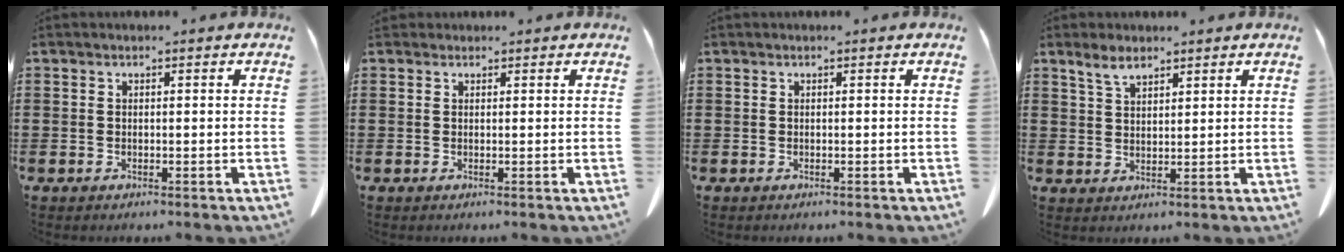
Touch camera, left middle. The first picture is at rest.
{"total": 0.7, "force": [0.6, 0.4, 0.1], "torque": [-0.004, 0.001, 0.012]}
{"total": 0.0}
{"total": 3.4, "force": [2.4, 1.5, 1.8], "torque": [-0.042, 0.004, 0.045]}